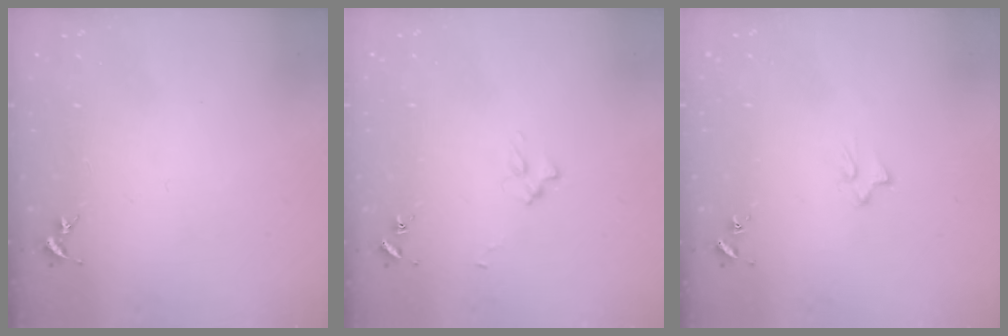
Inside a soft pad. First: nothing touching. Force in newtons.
{"total": 2.9, "press": 2.9, "slide": 0.4}
{"total": 2.3, "press": 2.3, "slide": 0.2}